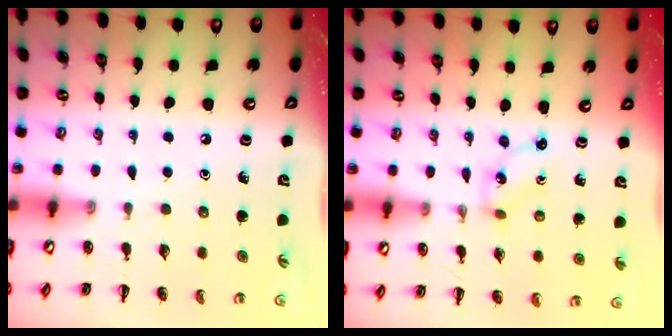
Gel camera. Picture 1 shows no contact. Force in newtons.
{"total": 1.1, "press": 1.1, "slide": 0.1}